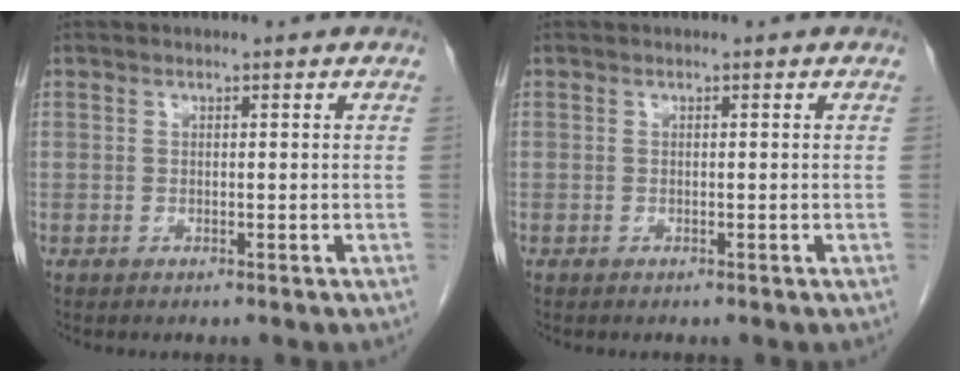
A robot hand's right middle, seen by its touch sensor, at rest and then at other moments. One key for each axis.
{"total": 0.0}